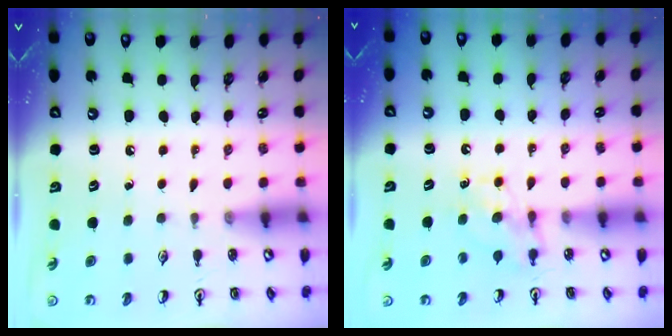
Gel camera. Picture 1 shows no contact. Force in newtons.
{"total": 6.7, "press": 6.7, "slide": 0.1}